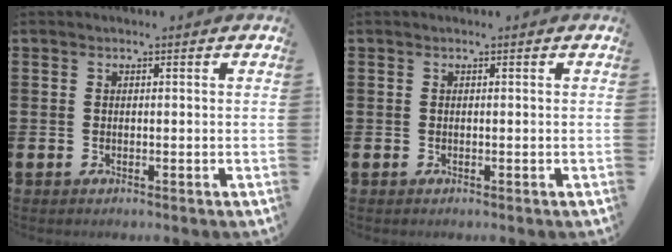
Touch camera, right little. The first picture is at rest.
{"total": 0.0}